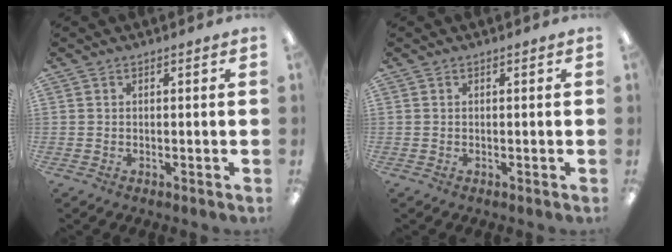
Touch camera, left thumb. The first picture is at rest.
{"total": 0.0}